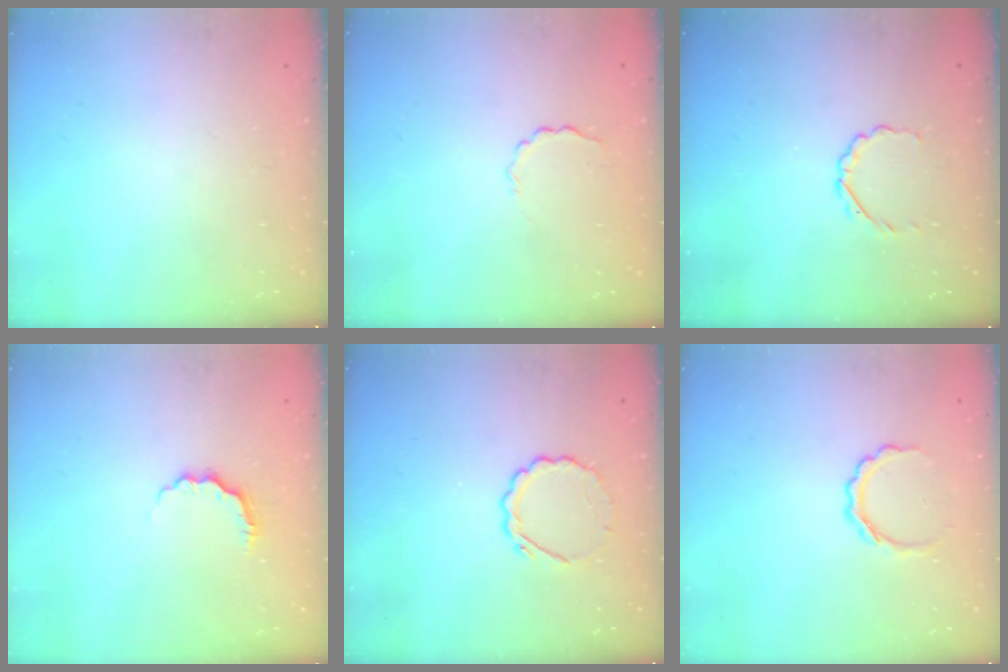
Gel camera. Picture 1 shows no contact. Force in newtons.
{"total": 2.0, "press": 1.9, "slide": 0.7}
{"total": 2.7, "press": 2.5, "slide": 0.9}
{"total": 4.2, "press": 4.1, "slide": 0.9}
{"total": 4.9, "press": 4.6, "slide": 1.5}
{"total": 4.9, "press": 4.9, "slide": 0.7}